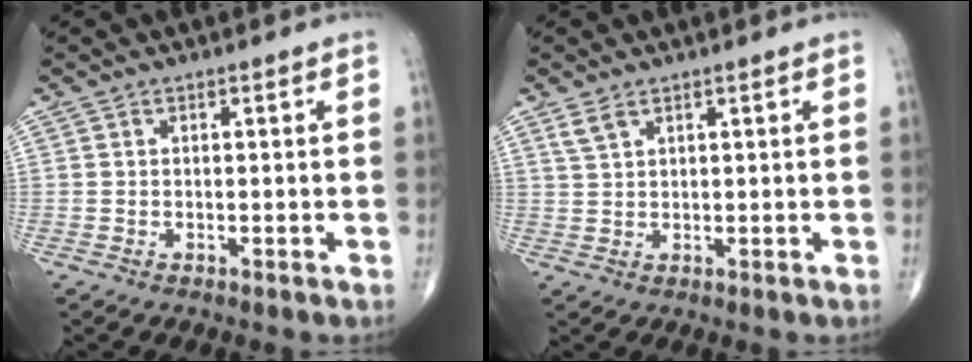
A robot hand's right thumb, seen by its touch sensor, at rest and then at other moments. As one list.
[{"total": 2.3, "force": [1.6, 1.0, 1.3], "torque": [-0.028, 0.000, 0.040]}]